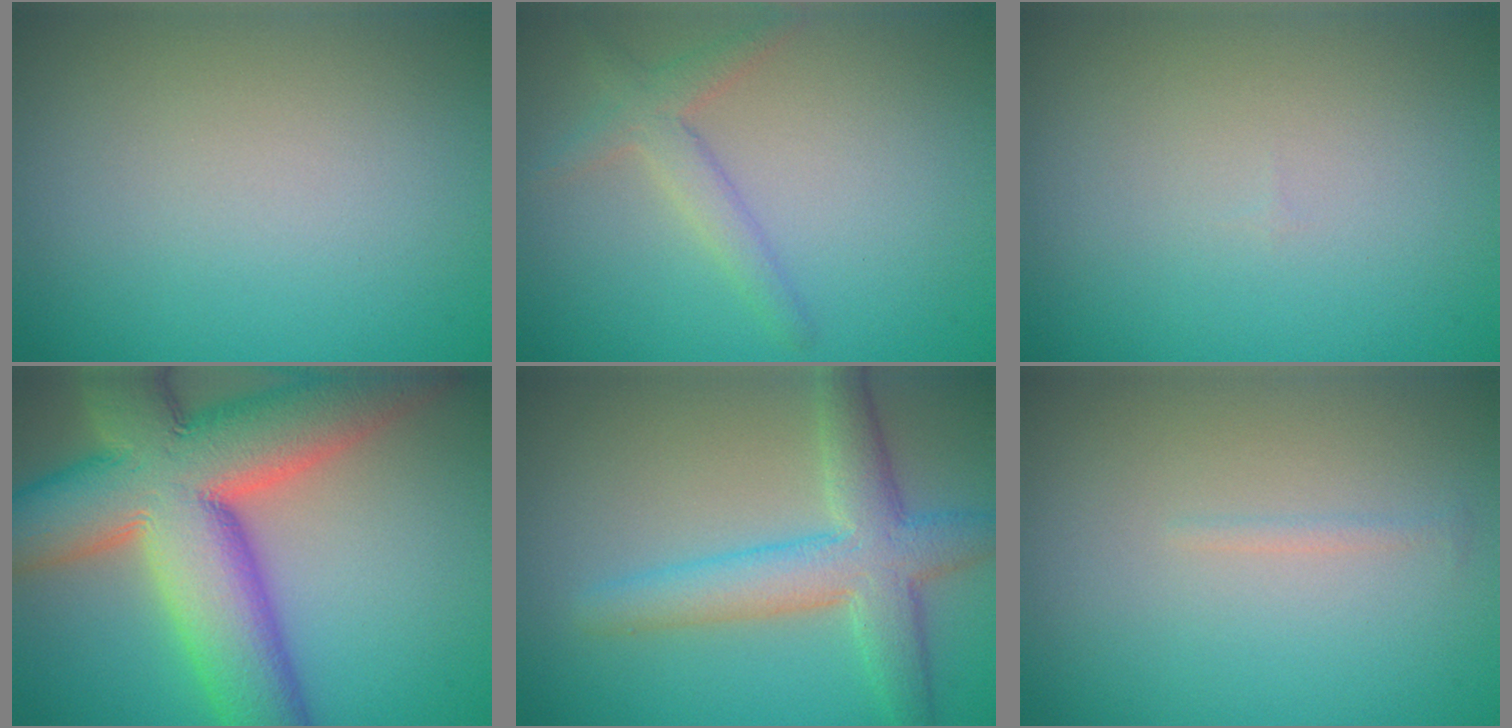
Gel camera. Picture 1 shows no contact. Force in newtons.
{"total": 2.2, "press": 2.2, "slide": 0.1}
{"total": 0.0}
{"total": 15.7, "press": 15.7, "slide": 1.0}
{"total": 5.4, "press": 5.3, "slide": 0.2}
{"total": 0.5, "press": 0.5, "slide": 0.0}